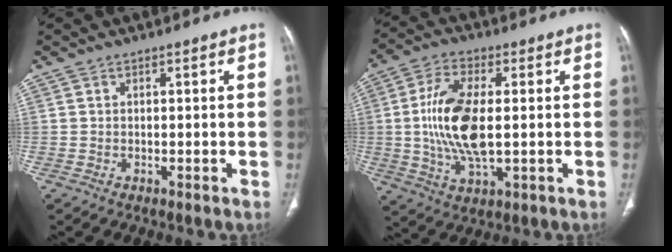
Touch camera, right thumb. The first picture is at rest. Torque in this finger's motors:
{"motor_torque": [1.37, 1.84, 1.45, -0.69, 0.51]}